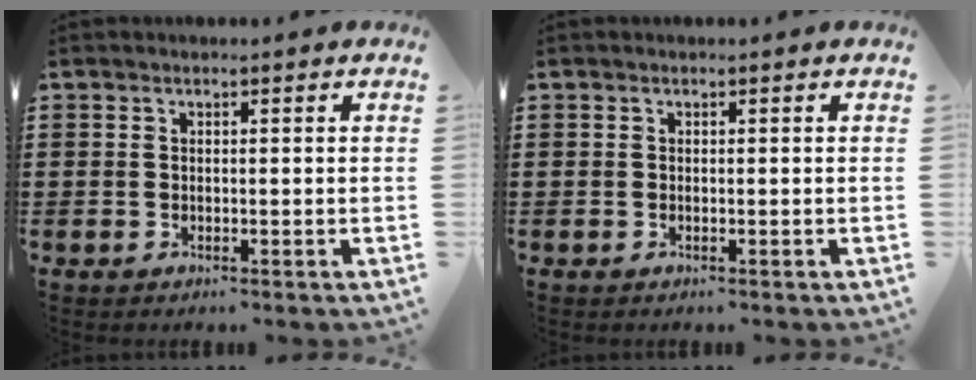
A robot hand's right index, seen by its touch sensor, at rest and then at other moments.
{"total": 0.0}